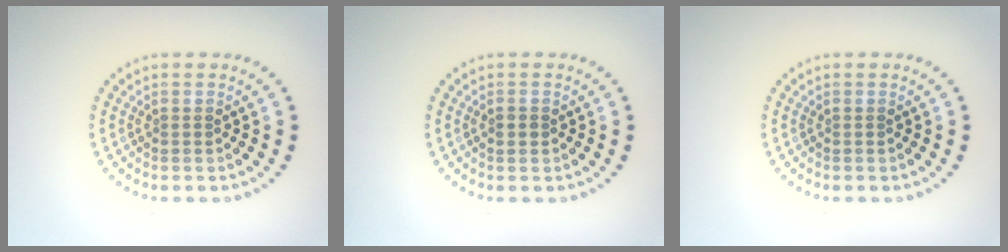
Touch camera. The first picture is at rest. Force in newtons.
{"total": 1.2, "press": 1.2, "slide": 0.2}
{"total": 0.0}